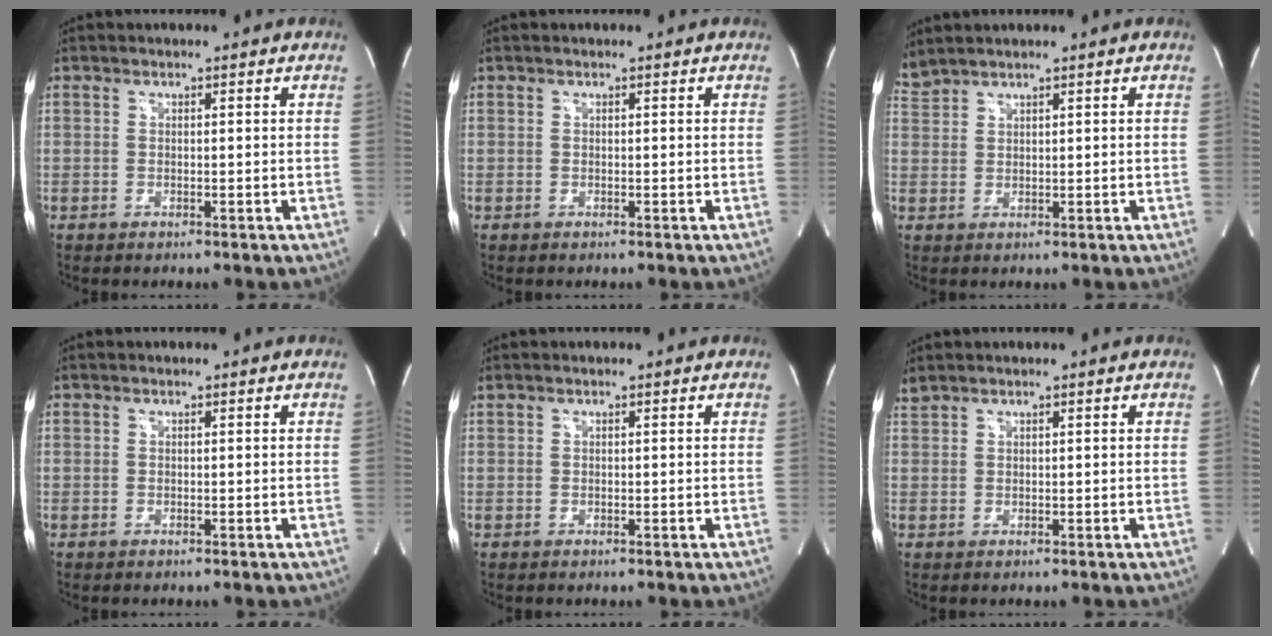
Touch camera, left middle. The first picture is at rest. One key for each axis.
{"total": 0.0}
{"total": 2.7, "fx": 2.6, "fy": -0.4, "fz": 0.6, "tx": -0.027, "ty": 0.018, "tz": 0.065}
{"total": 0.0}
{"total": 0.0}
{"total": 1.3, "fx": 1.2, "fy": -0.2, "fz": 0.3, "tx": -0.017, "ty": 0.018, "tz": 0.033}